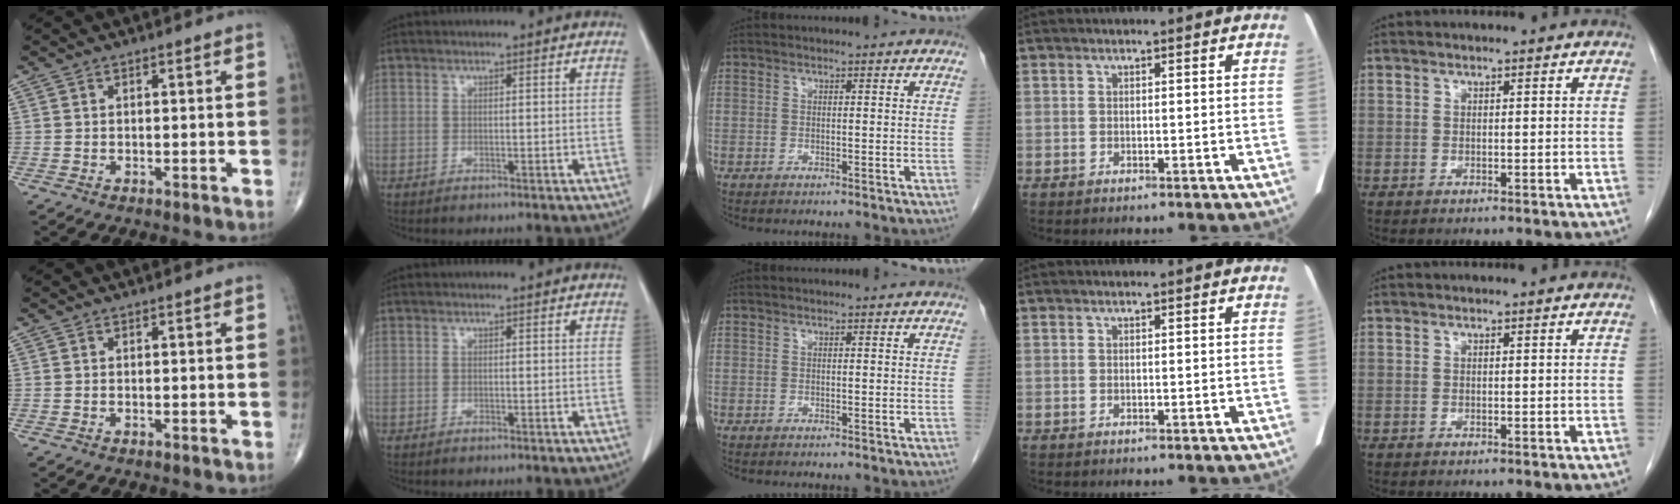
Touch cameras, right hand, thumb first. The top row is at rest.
{}